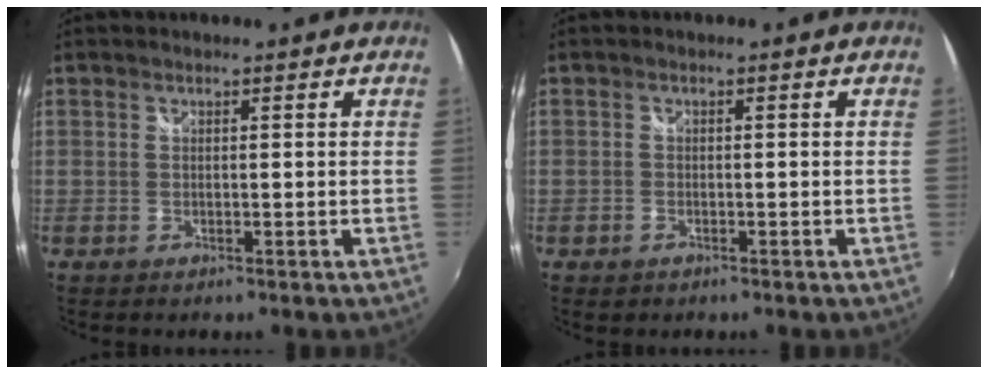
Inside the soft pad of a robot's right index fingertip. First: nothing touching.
{"total": 1.6, "force": [-0.9, 1.2, 0.4], "torque": [-0.009, -0.001, -0.013]}